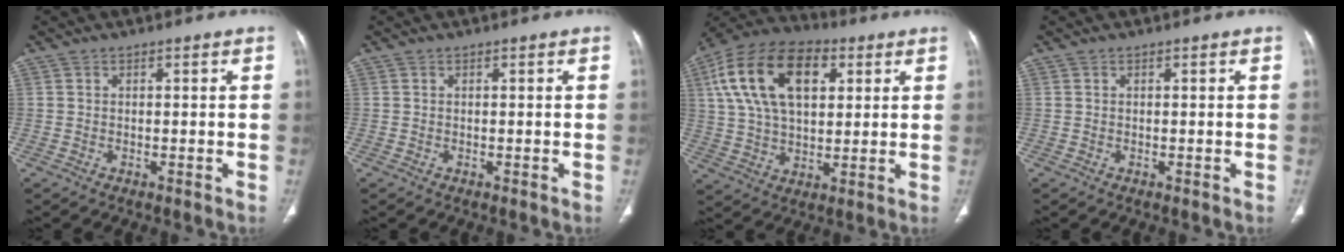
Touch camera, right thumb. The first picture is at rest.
{"total": 0.0}
{"total": 19.9, "force": [6.4, 11.6, 14.9], "torque": [-0.259, 0.004, 0.107]}
{"total": 0.0}